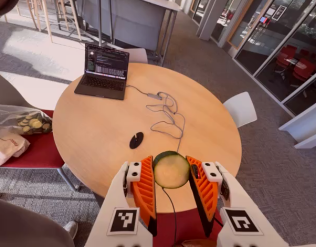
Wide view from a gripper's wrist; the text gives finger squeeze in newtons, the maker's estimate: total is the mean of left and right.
{"total": 11.8, "left": 11.6, "right": 11.9}